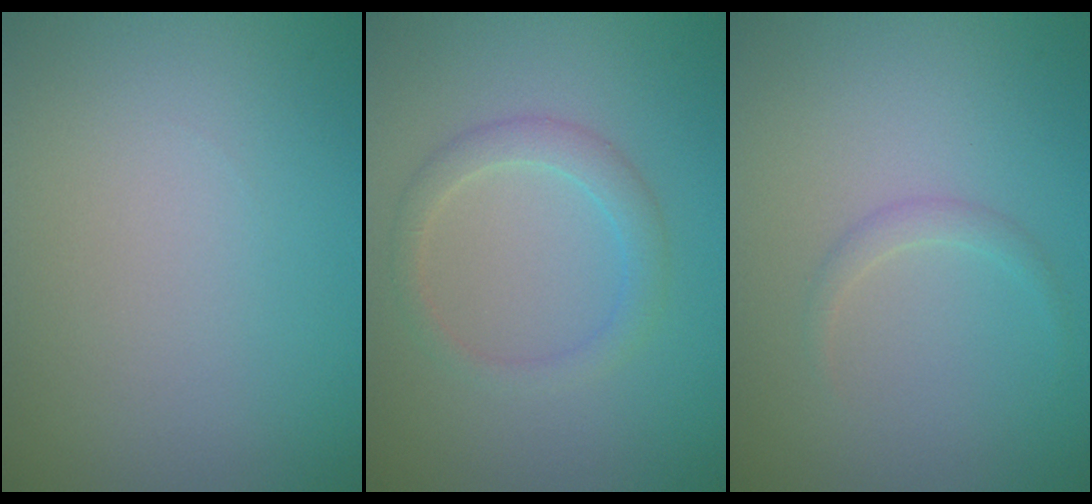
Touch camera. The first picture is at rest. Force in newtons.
{"total": 2.2, "press": 2.2, "slide": 0.0}
{"total": 1.0, "press": 1.0, "slide": 0.0}